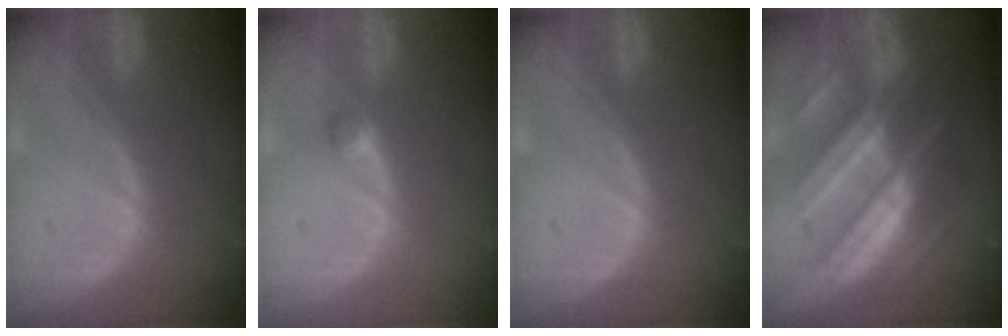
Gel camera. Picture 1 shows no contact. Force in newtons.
{"total": 1.6, "press": 1.4, "slide": 0.8}
{"total": 0.0}
{"total": 11.4, "press": 11.3, "slide": 1.0}